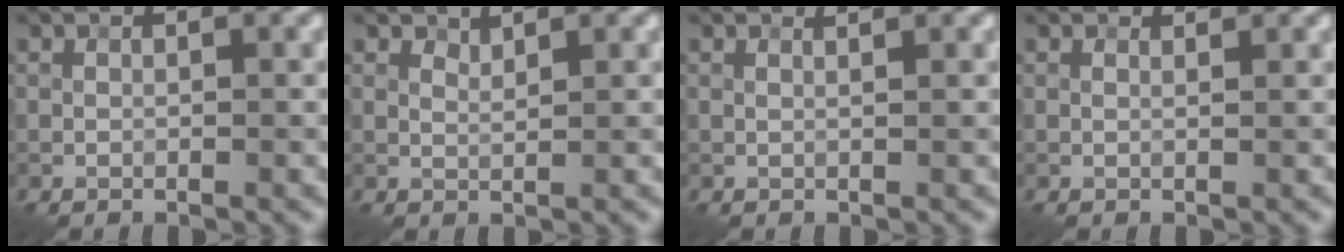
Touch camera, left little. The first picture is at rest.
{"total": 1.1, "force": [1.0, 0.1, 0.4], "torque": [-0.011, -0.001, 0.018]}
{"total": 1.3, "force": [1.0, 0.3, 0.6], "torque": [-0.004, -0.003, 0.002]}
{"total": 1.2, "force": [1.2, 0.2, 0.4], "torque": [-0.012, -0.005, 0.009]}